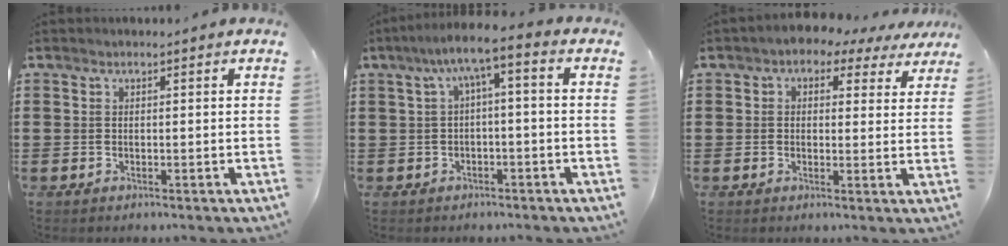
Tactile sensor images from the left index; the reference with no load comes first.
{"total": 4.0, "force": [-0.9, 0.4, 3.9], "torque": [-0.081, -0.004, -0.027]}
{"total": 2.6, "force": [1.6, 1.9, 0.9], "torque": [-0.022, -0.005, 0.022]}